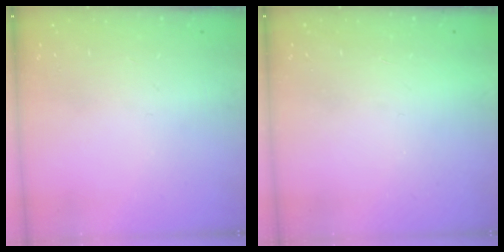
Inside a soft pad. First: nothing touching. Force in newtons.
{"total": 1.6, "press": 1.6, "slide": 0.1}